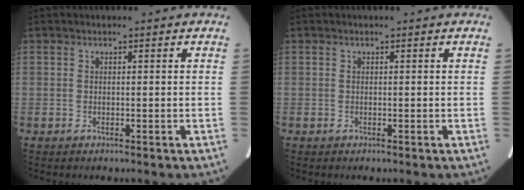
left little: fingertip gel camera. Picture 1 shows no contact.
{"total": 0.0}